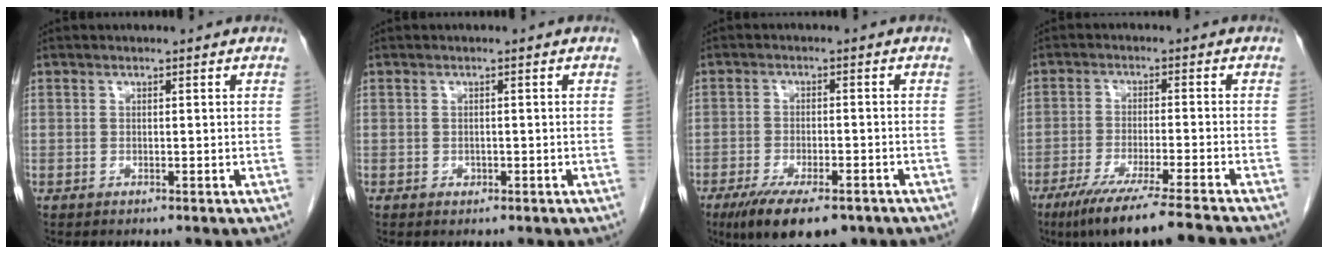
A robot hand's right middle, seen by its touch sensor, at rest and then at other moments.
{"total": 0.7, "force": [-0.3, 0.5, 0.3], "torque": [-0.005, 0.002, -0.004]}
{"total": 11.0, "force": [-7.6, 3.4, 7.1], "torque": [-0.113, -0.015, -0.116]}
{"total": 12.5, "force": [-10.1, -1.2, 7.2], "torque": [-0.103, -0.041, -0.160]}